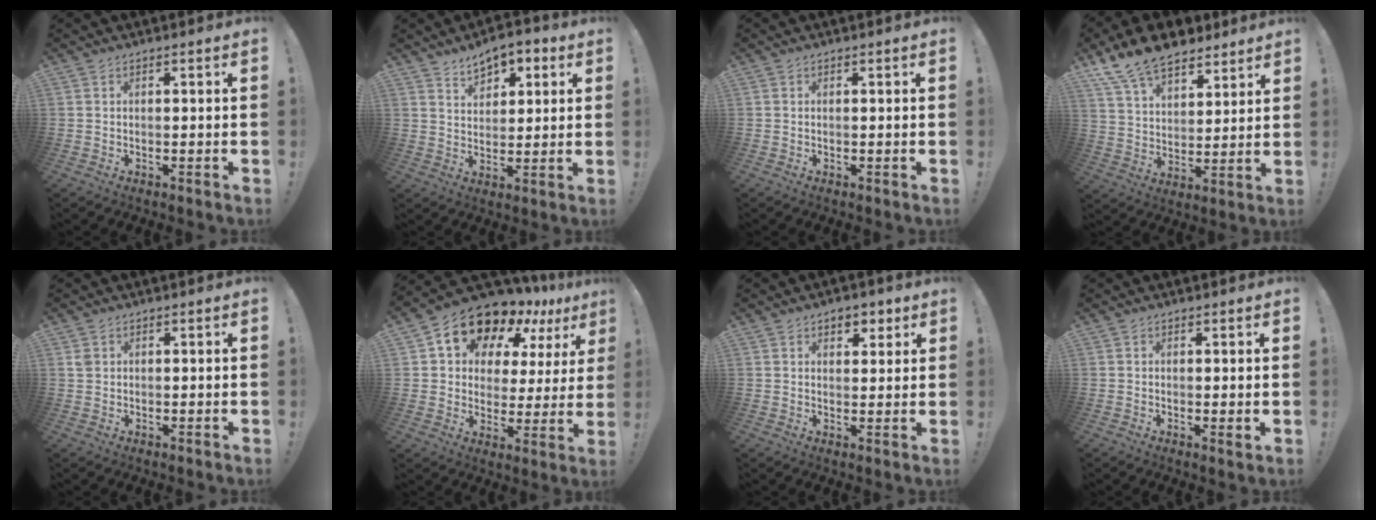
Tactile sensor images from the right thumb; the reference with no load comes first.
{"total": 8.1, "force": [5.1, 5.1, 3.6], "torque": [-0.044, -0.027, 0.094]}
{"total": 0.0}
{"total": 14.4, "force": [11.1, 7.2, 5.7], "torque": [-0.112, -0.073, 0.210]}
{"total": 1.6, "force": [0.8, 1.2, 0.7], "torque": [-0.012, 0.003, 0.015]}
{"total": 15.3, "force": [12.2, 7.3, 5.7], "torque": [-0.099, -0.095, 0.216]}
{"total": 4.8, "force": [2.7, 3.4, 2.1], "torque": [-0.016, -0.008, 0.044]}
{"total": 1.5, "force": [0.5, 0.3, 1.3], "torque": [-0.012, -0.005, 0.006]}